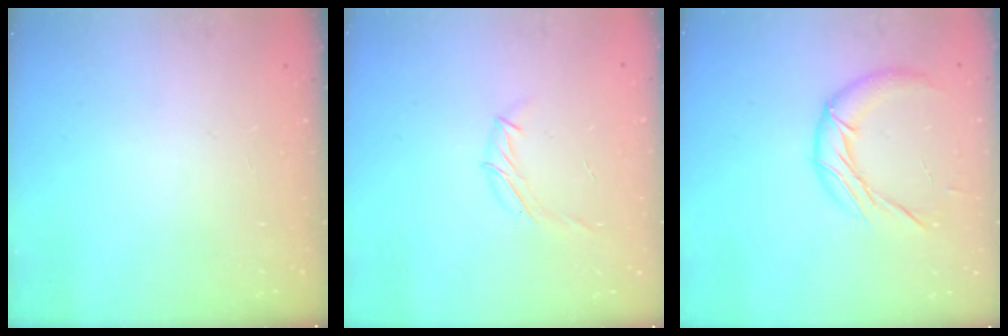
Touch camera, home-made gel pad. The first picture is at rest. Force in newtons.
{"total": 6.4, "press": 6.3, "slide": 1.4}
{"total": 12.0, "press": 11.9, "slide": 0.7}